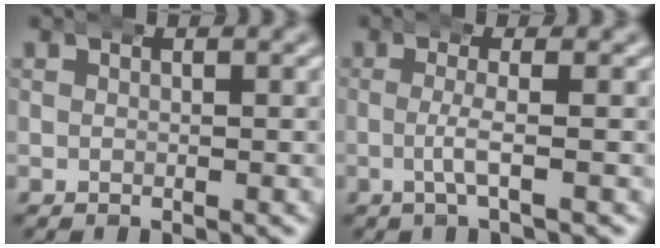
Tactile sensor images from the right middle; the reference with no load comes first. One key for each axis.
{"total": 2.0, "fx": -0.6, "fy": -0.3, "fz": 1.9, "tx": -0.038, "ty": -0.002, "tz": -0.011}